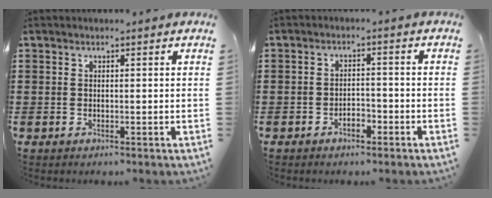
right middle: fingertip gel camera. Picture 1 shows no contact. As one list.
[{"total": 2.4, "force": [-1.8, 1.1, 1.3], "torque": [-0.027, 0.006, -0.038]}]